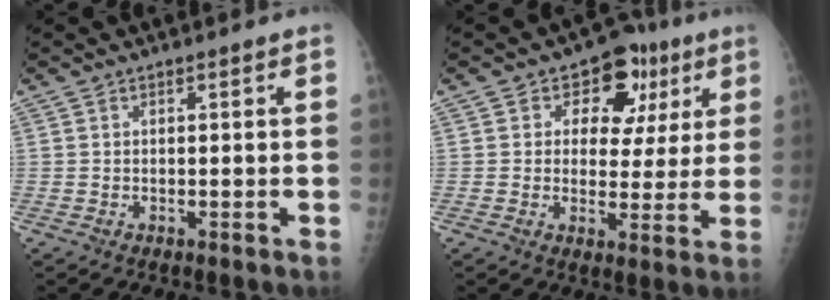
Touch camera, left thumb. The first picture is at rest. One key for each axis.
{"total": 11.6, "fx": 4.6, "fy": 8.3, "fz": 6.7, "tx": -0.033, "ty": 0.001, "tz": 0.058}